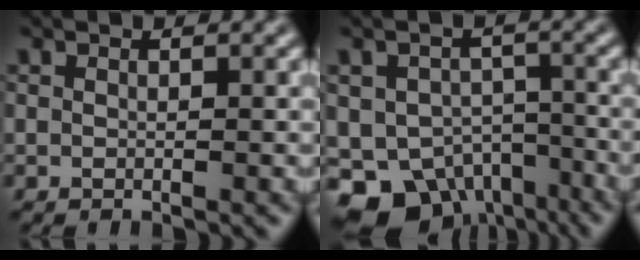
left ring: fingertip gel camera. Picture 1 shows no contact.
{"total": 9.3, "force": [-5.8, 6.2, 3.9], "torque": [-0.051, -0.017, -0.085]}